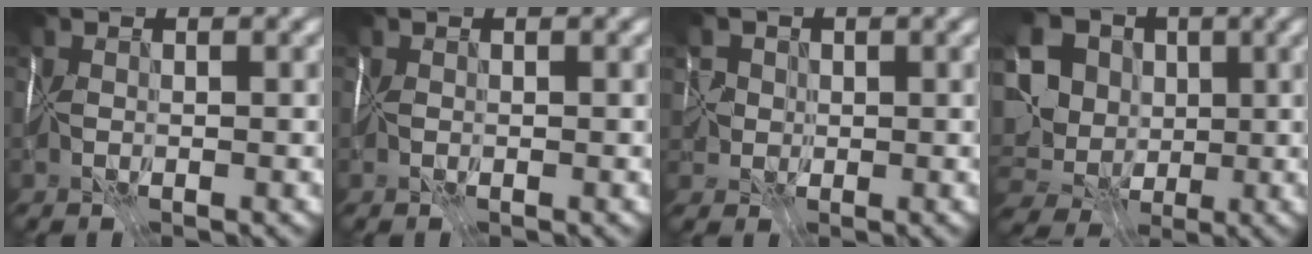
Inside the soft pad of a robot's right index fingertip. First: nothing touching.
{"total": 0.0}
{"total": 1.9, "force": [0.1, 1.8, 0.4], "torque": [0.006, 0.006, -0.002]}
{"total": 12.3, "force": [0.9, 10.4, 6.6], "torque": [-0.132, -0.004, 0.006]}